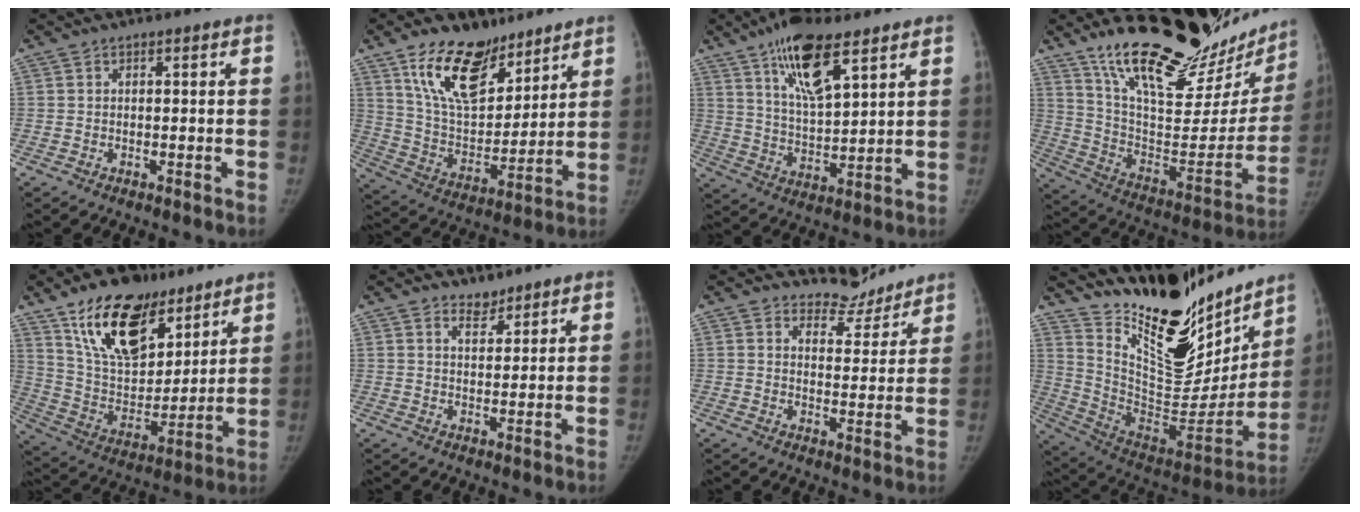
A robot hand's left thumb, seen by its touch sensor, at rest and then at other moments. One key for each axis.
{"total": 17.7, "fx": 11.6, "fy": 9.4, "fz": 9.5, "tx": -0.116, "ty": -0.066, "tz": 0.216}
{"total": 14.4, "fx": 8.6, "fy": 5.0, "fz": 10.4, "tx": -0.160, "ty": -0.040, "tz": 0.154}
{"total": 33.2, "fx": 26.2, "fy": 10.7, "fz": 17.3, "tx": -0.231, "ty": -0.135, "tz": 0.385}
{"total": 21.8, "fx": 13.6, "fy": 11.9, "fz": 12.3, "tx": -0.160, "ty": -0.057, "tz": 0.244}
{"total": 2.8, "fx": 2.4, "fy": 1.3, "fz": 0.3, "tx": 0.013, "ty": -0.022, "tz": 0.038}
{"total": 6.2, "fx": 5.9, "fy": 1.8, "fz": -0.7, "tx": 0.038, "ty": -0.060, "tz": 0.090}
{"total": 29.0, "fx": 22.4, "fy": 11.0, "fz": 14.7, "tx": -0.196, "ty": -0.123, "tz": 0.362}